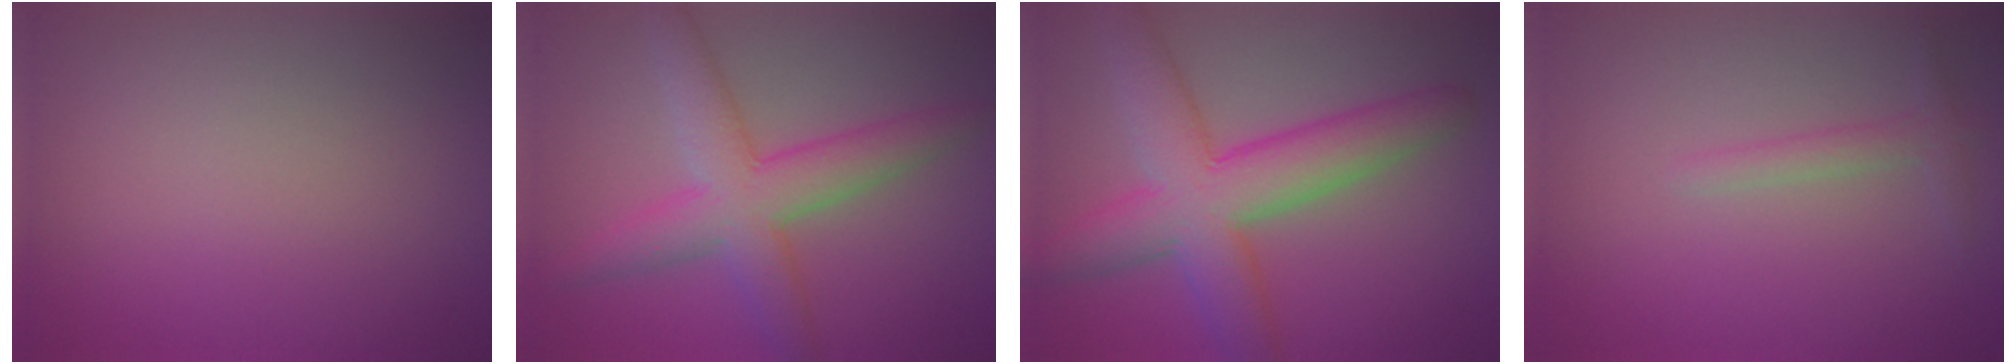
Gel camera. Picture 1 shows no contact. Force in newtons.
{"total": 6.0, "press": 6.0, "slide": 0.1}
{"total": 8.4, "press": 8.4, "slide": 0.2}
{"total": 1.5, "press": 1.5, "slide": 0.0}